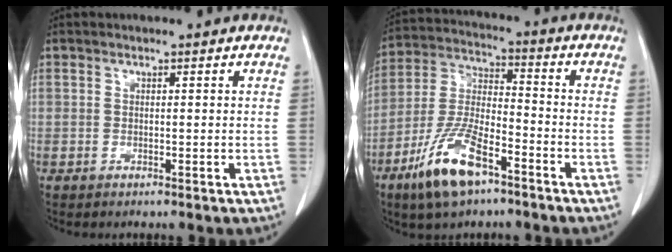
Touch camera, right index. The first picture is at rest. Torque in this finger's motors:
{"motor_torque": [1.24, -0.90, 0.66, 0.21]}